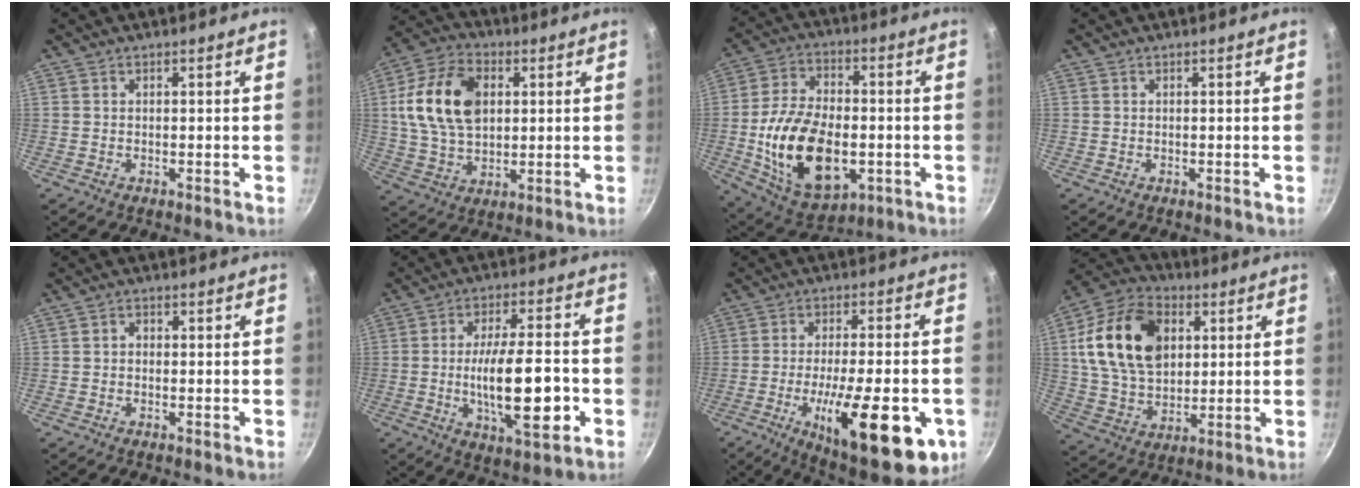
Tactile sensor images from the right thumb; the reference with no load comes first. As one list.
[{"total": 16.3, "force": [3.1, 11.0, 11.6], "torque": [-0.199, 0.002, 0.053]}, {"total": 20.7, "force": [-3.6, 12.6, 16.1], "torque": [-0.277, 0.015, -0.047]}, {"total": 0.0}, {"total": 1.4, "force": [0.0, 1.2, 0.7], "torque": [-0.010, 0.006, -0.004]}, {"total": 16.9, "force": [-3.4, 5.8, 15.5], "torque": [-0.241, 0.017, -0.051]}, {"total": 23.0, "force": [-7.7, 7.5, 20.4], "torque": [-0.272, 0.007, -0.105]}, {"total": 20.1, "force": [4.8, 13.9, 13.7], "torque": [-0.228, -0.001, 0.083]}]